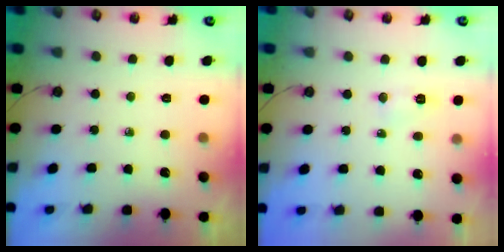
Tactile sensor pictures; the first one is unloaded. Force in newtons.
{"total": 6.1, "press": 6.0, "slide": 0.8}